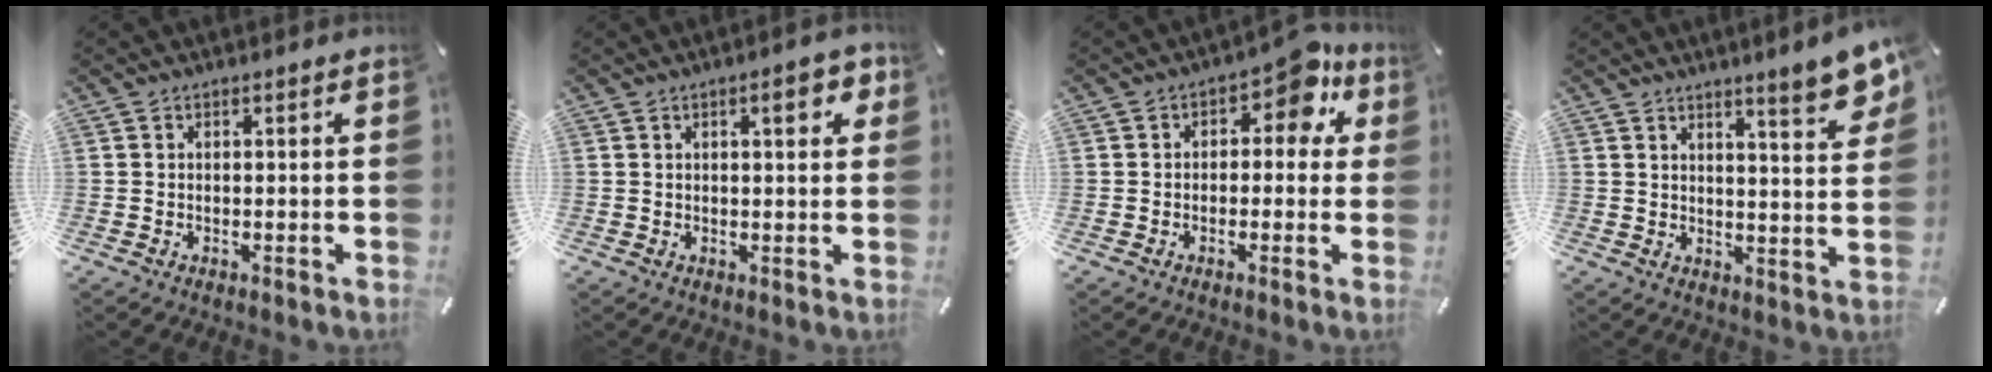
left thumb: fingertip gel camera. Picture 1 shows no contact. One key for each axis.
{"total": 5.6, "fx": 2.3, "fy": 1.9, "fz": 4.8, "tx": -0.057, "ty": -0.008, "tz": 0.030}
{"total": 8.2, "fx": 3.7, "fy": 4.5, "fz": 5.7, "tx": -0.066, "ty": -0.024, "tz": 0.055}
{"total": 8.2, "fx": 6.1, "fy": 0.6, "fz": 5.4, "tx": -0.076, "ty": -0.046, "tz": 0.099}